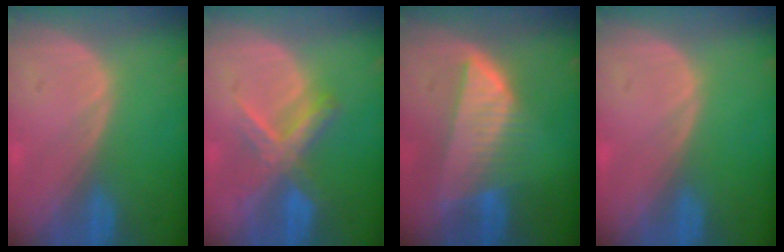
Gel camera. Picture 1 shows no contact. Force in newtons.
{"total": 6.6, "press": 6.3, "slide": 1.9}
{"total": 8.2, "press": 7.2, "slide": 3.8}
{"total": 0.0}